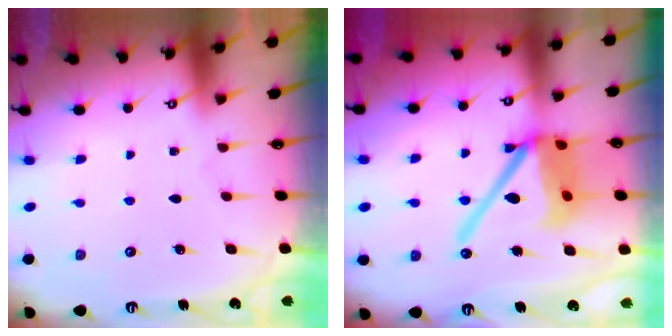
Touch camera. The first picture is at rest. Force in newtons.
{"total": 16.9, "press": 16.8, "slide": 2.2}